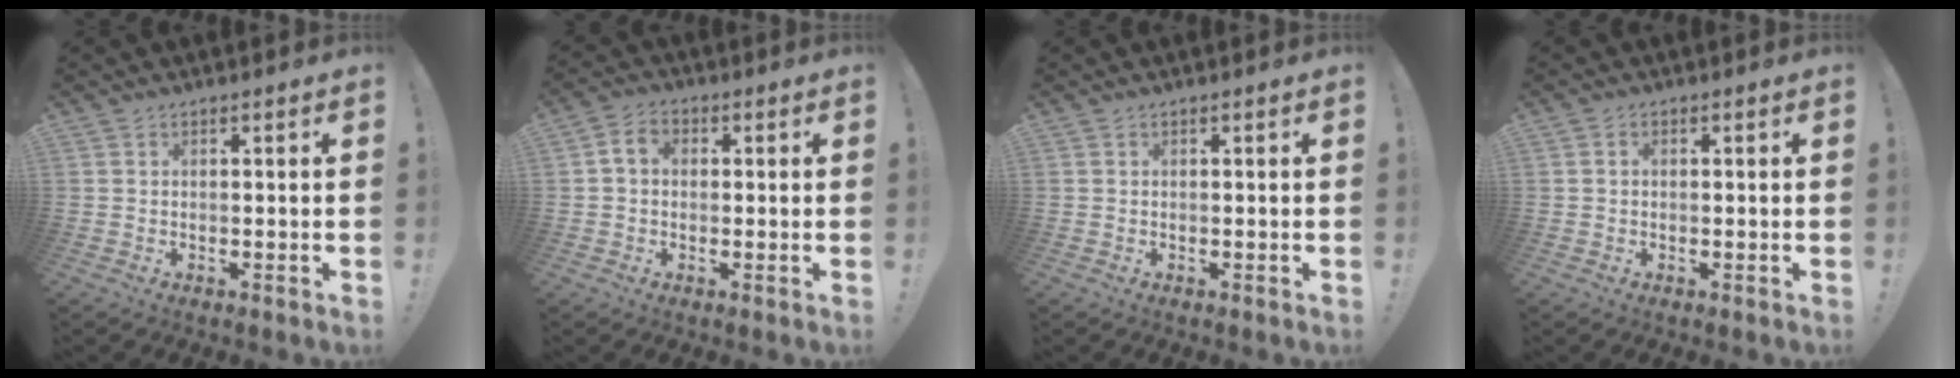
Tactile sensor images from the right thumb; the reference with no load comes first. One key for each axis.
{"total": 5.0, "fx": 0.5, "fy": 3.7, "fz": 3.2, "tx": -0.060, "ty": 0.014, "tz": 0.014}
{"total": 0.0}
{"total": 0.8, "fx": -0.1, "fy": 0.7, "fz": 0.3, "tx": -0.005, "ty": 0.003, "tz": -0.003}